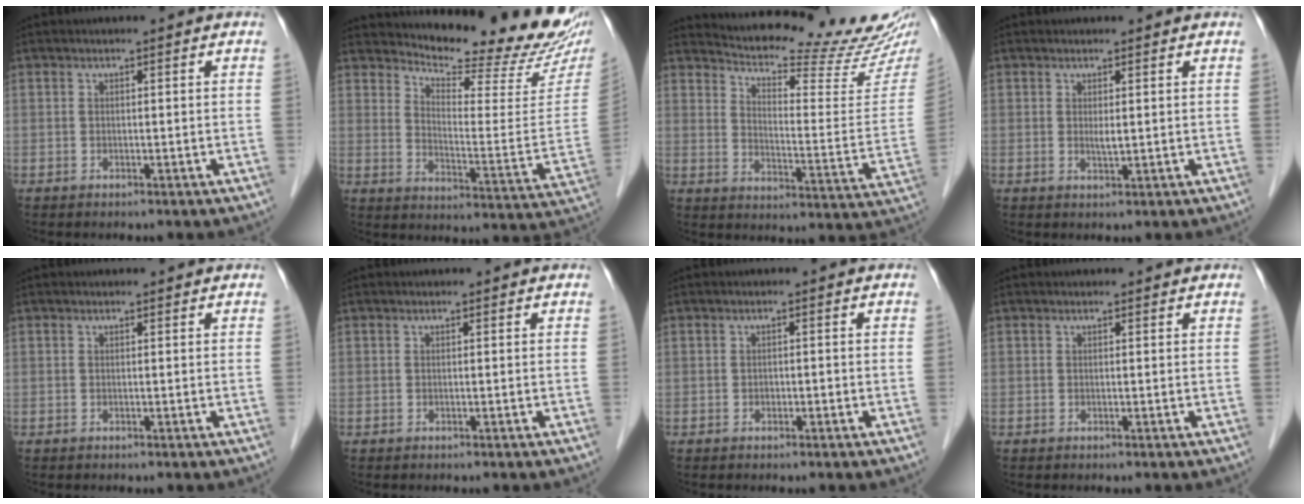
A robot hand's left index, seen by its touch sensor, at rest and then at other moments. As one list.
[{"total": 18.3, "force": [17.4, 1.8, 5.5], "torque": [-0.085, -0.095, 0.214]}, {"total": 21.4, "force": [19.8, 1.9, 7.9], "torque": [-0.119, -0.079, 0.247]}, {"total": 1.2, "force": [0.4, 0.3, 1.1], "torque": [-0.024, -0.004, 0.008]}, {"total": 0.9, "force": [0.9, 0.2, 0.0], "torque": [-0.008, 0.006, 0.009]}, {"total": 0.6, "force": [0.6, 0.1, 0.0], "torque": [-0.005, 0.004, 0.004]}, {"total": 0.6, "force": [-0.2, 0.4, 0.3], "torque": [-0.003, 0.003, -0.005]}, {"total": 1.1, "force": [1.1, 0.2, 0.0], "torque": [-0.011, 0.007, 0.011]}]